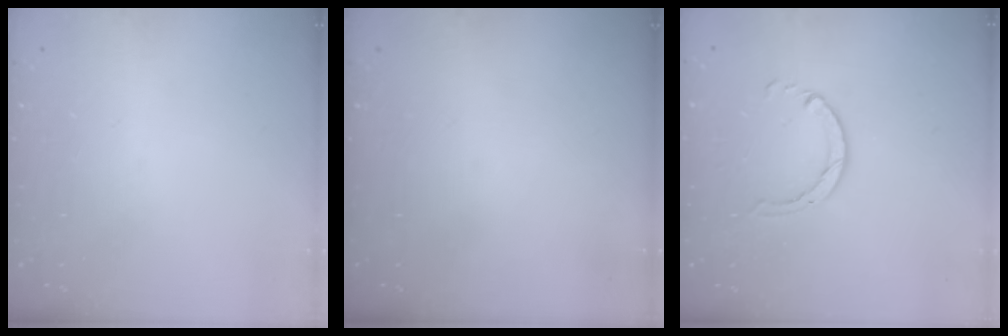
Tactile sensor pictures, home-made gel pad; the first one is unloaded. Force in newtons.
{"total": 0.0}
{"total": 3.6, "press": 3.5, "slide": 0.4}